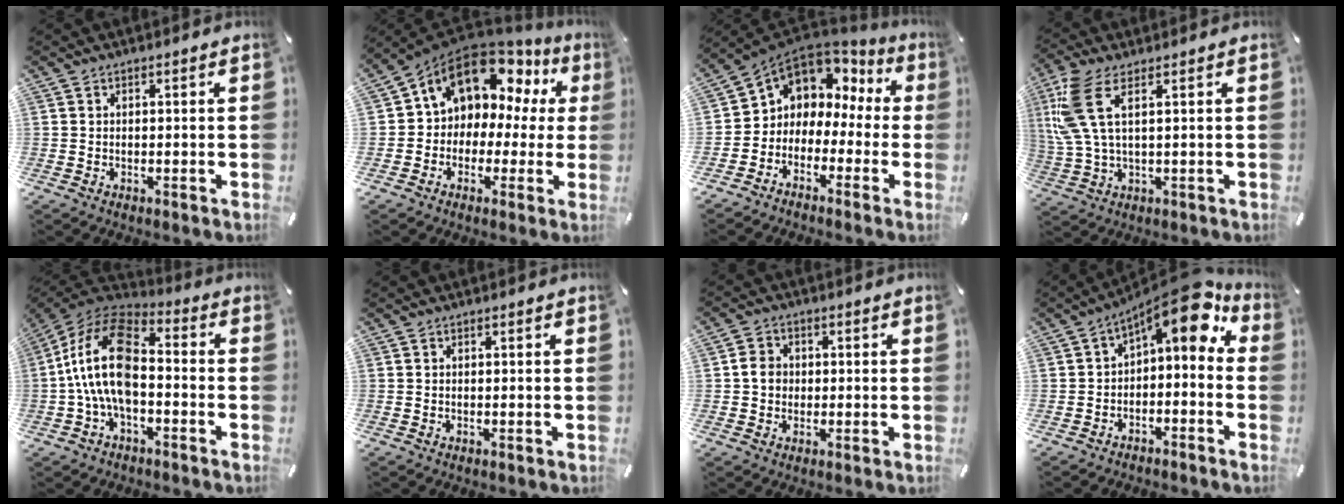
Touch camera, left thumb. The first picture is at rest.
{"total": 12.4, "force": [7.4, 8.6, 4.9], "torque": [-0.084, -0.062, 0.133]}
{"total": 5.2, "force": [1.7, 4.9, 0.2], "torque": [-0.029, -0.028, 0.034]}
{"total": 9.5, "force": [3.7, 3.3, 8.1], "torque": [-0.193, -0.012, 0.068]}
{"total": 17.5, "force": [-2.3, 10.3, 14.0], "torque": [-0.294, 0.021, -0.042]}
{"total": 0.0}
{"total": 4.4, "force": [-0.1, 4.1, 1.7], "torque": [-0.026, 0.010, -0.002]}
{"total": 9.8, "force": [5.3, 4.1, 7.2], "torque": [-0.094, -0.052, 0.086]}